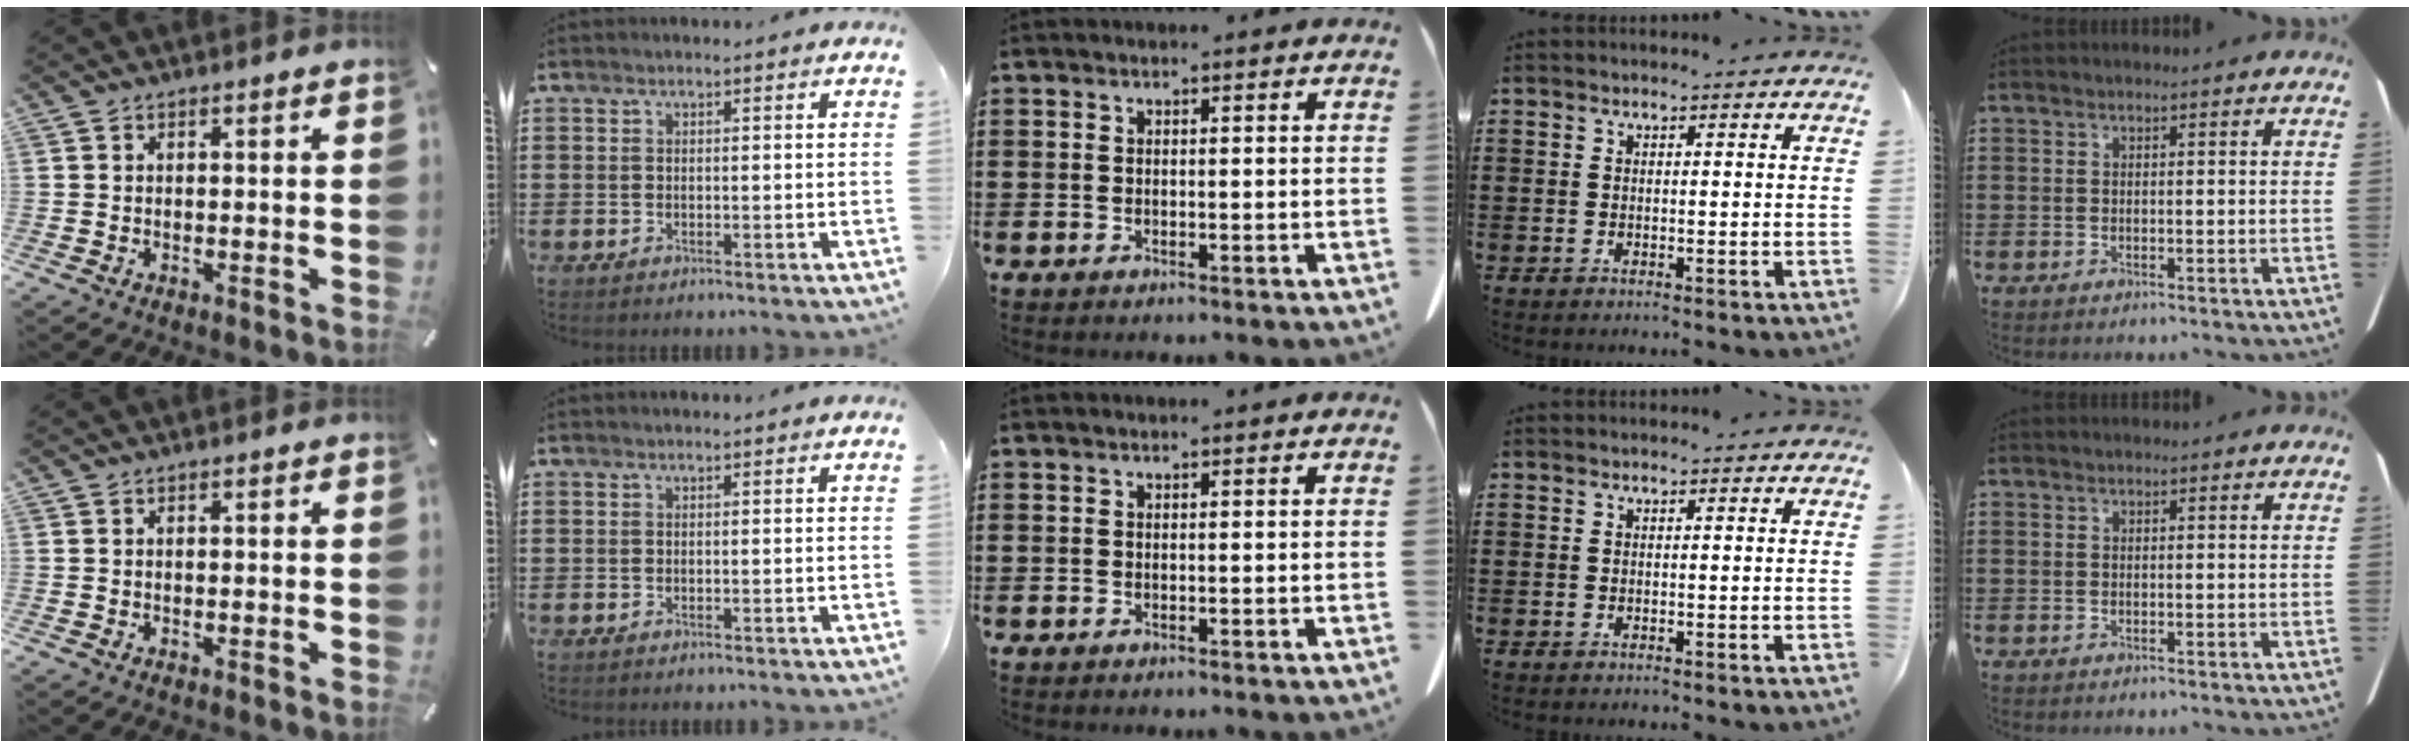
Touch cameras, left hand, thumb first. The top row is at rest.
{}